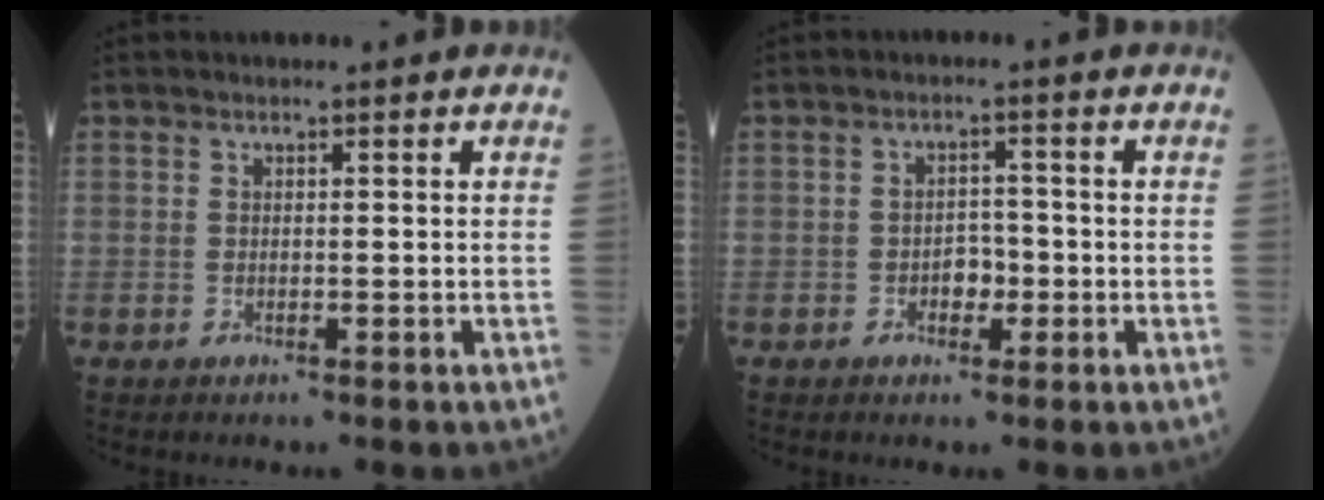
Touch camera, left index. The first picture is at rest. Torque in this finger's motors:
{"motor_torque": [-0.04, 0.12, 0.01, 0.00]}